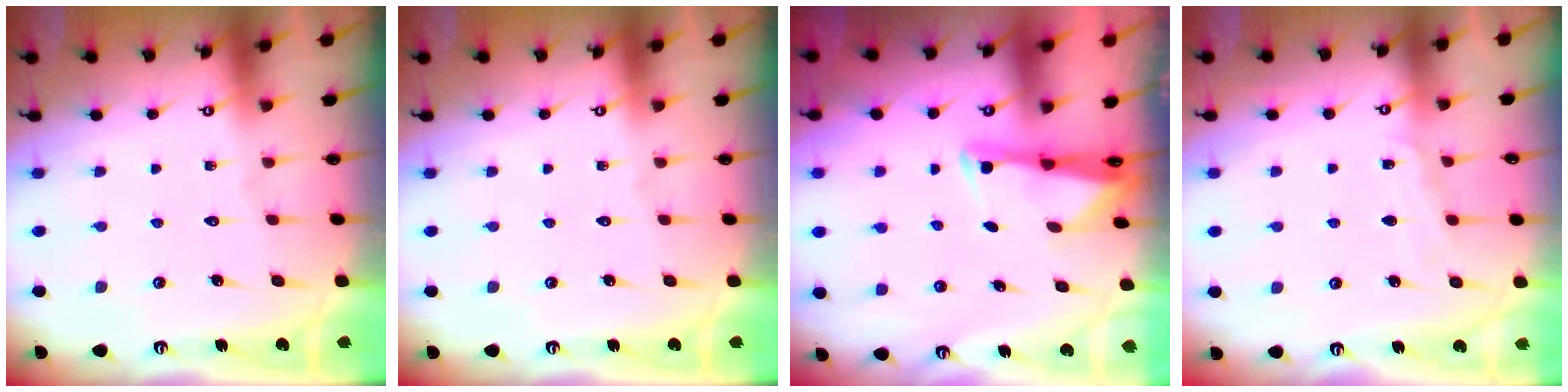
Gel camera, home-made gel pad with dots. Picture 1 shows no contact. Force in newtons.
{"total": 0.0}
{"total": 2.5, "press": 2.5, "slide": 0.3}
{"total": 5.9, "press": 5.8, "slide": 0.7}